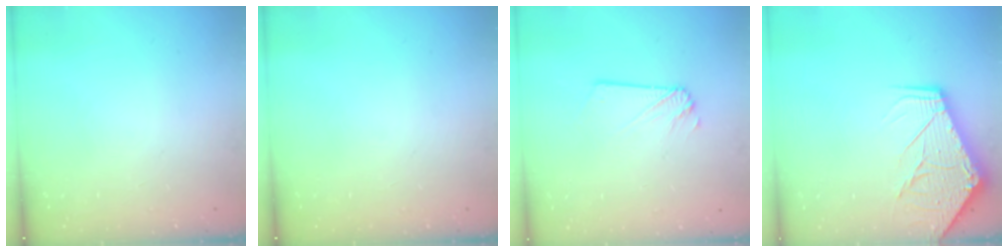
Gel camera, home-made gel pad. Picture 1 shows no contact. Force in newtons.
{"total": 0.0}
{"total": 1.6, "press": 1.6, "slide": 0.1}
{"total": 12.1, "press": 12.0, "slide": 1.6}